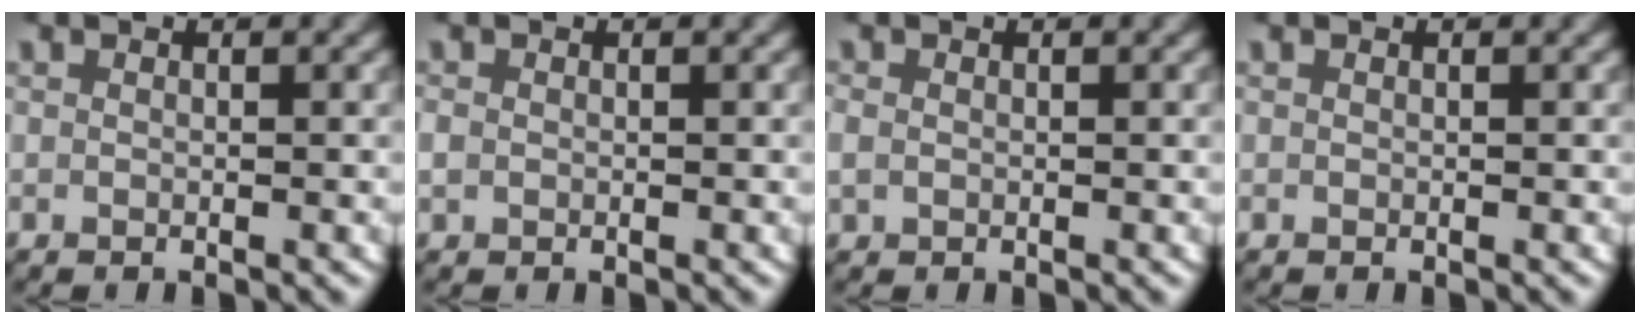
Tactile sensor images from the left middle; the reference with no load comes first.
{"total": 1.3, "force": [-0.2, 1.1, 0.5], "torque": [-0.021, -0.001, -0.002]}
{"total": 1.5, "force": [-0.1, 1.3, 0.6], "torque": [-0.026, -0.002, 0.002]}
{"total": 0.0}